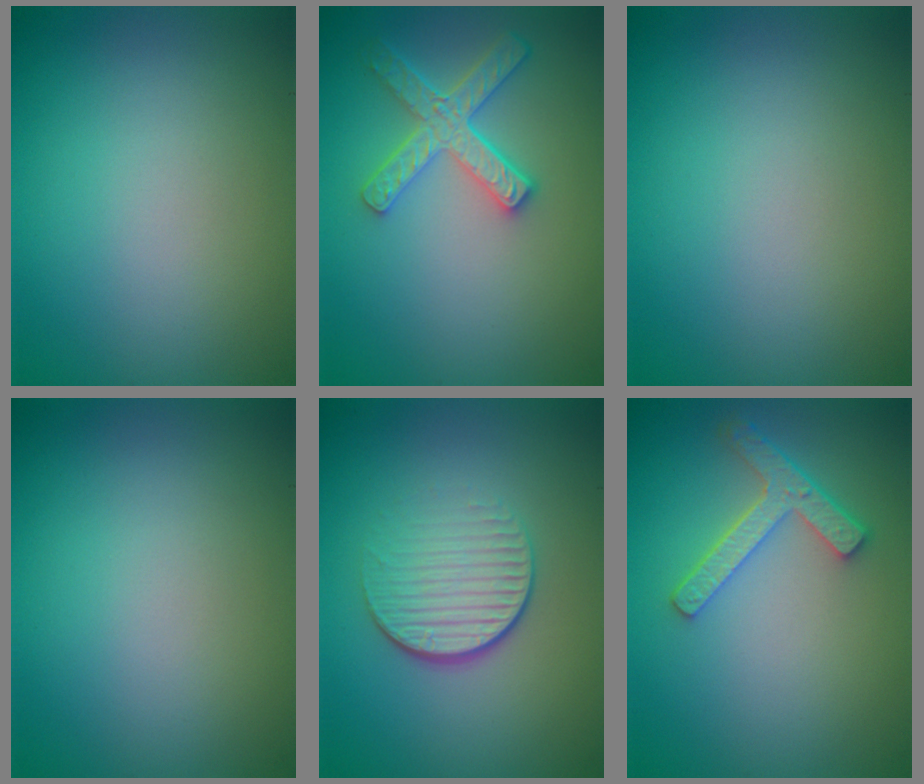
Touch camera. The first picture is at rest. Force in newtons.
{"total": 4.5, "press": 3.8, "slide": 2.5}
{"total": 0.0}
{"total": 0.0}
{"total": 4.2, "press": 2.6, "slide": 3.3}
{"total": 3.9, "press": 3.1, "slide": 2.3}